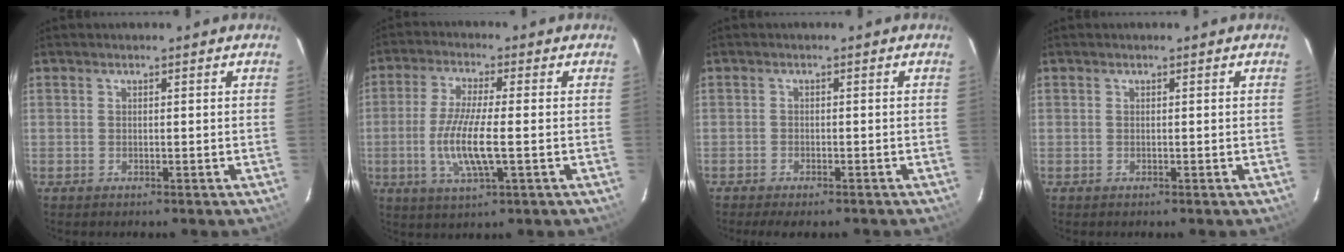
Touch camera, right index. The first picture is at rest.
{"total": 9.9, "force": [-1.9, 1.5, 9.6], "torque": [-0.193, -0.010, -0.039]}
{"total": 4.7, "force": [-4.0, 1.4, 2.2], "torque": [-0.048, -0.014, -0.060]}
{"total": 0.0}